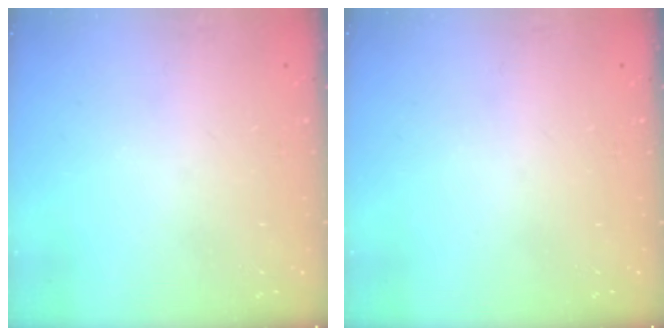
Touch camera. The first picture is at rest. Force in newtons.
{"total": 0.0}